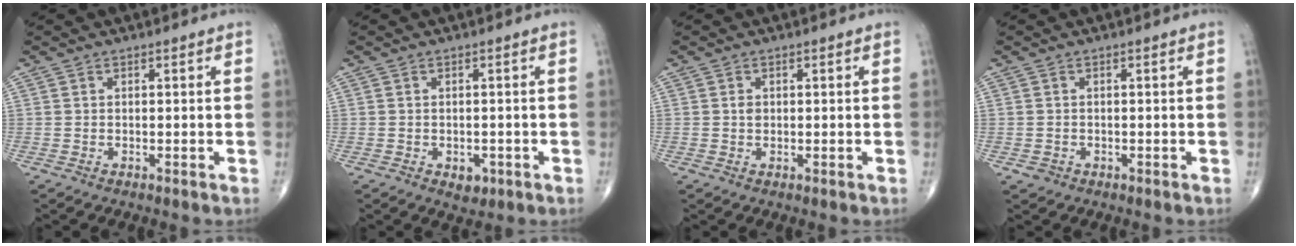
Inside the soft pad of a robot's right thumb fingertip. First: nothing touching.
{"total": 2.6, "force": [-1.0, 1.8, 1.5], "torque": [-0.009, 0.001, -0.007]}
{"total": 1.0, "force": [0.1, 0.8, 0.6], "torque": [-0.007, 0.001, 0.001]}
{"total": 1.2, "force": [-0.5, 1.1, 0.2], "torque": [0.000, 0.005, -0.006]}